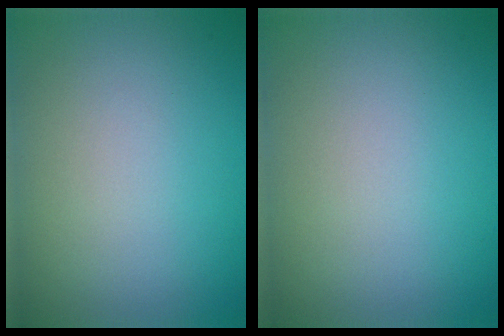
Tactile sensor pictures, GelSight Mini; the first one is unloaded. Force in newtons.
{"total": 0.0}